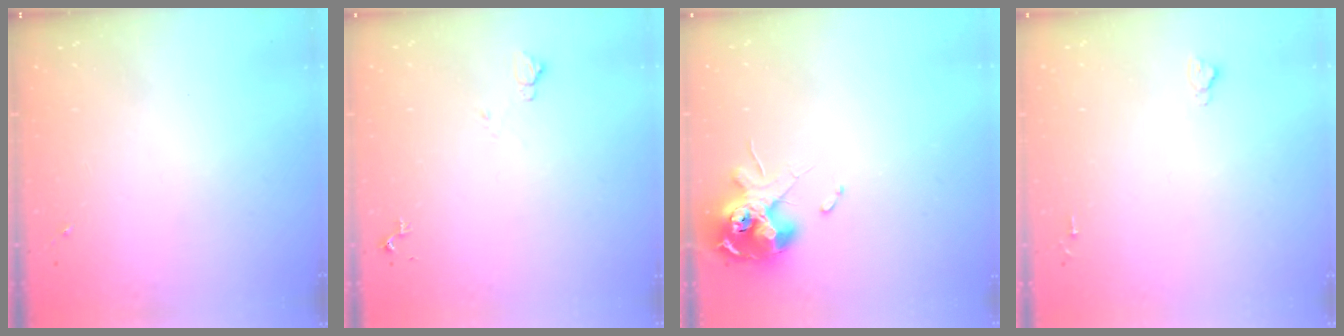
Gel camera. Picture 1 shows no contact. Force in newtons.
{"total": 5.1, "press": 5.1, "slide": 0.7}
{"total": 13.2, "press": 13.1, "slide": 1.8}
{"total": 2.6, "press": 2.5, "slide": 0.3}